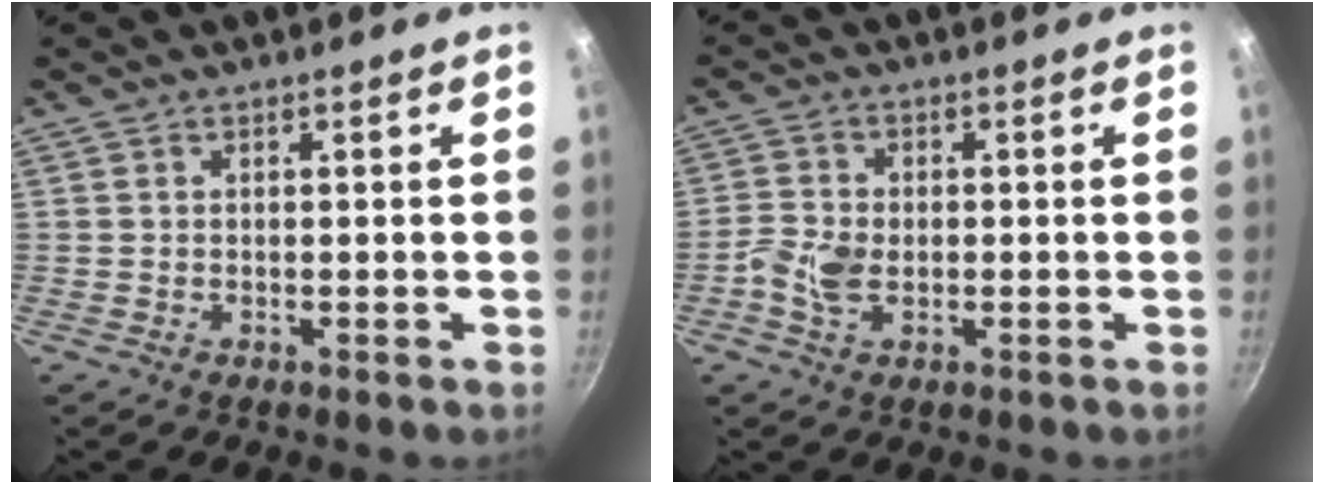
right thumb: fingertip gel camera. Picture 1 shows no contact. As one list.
[{"total": 5.3, "force": [-1.2, 3.4, 3.9], "torque": [-0.087, 0.009, -0.031]}]